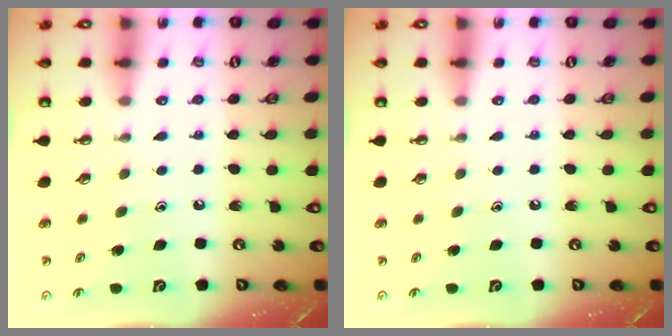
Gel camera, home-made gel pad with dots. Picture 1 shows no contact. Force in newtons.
{"total": 0.0}